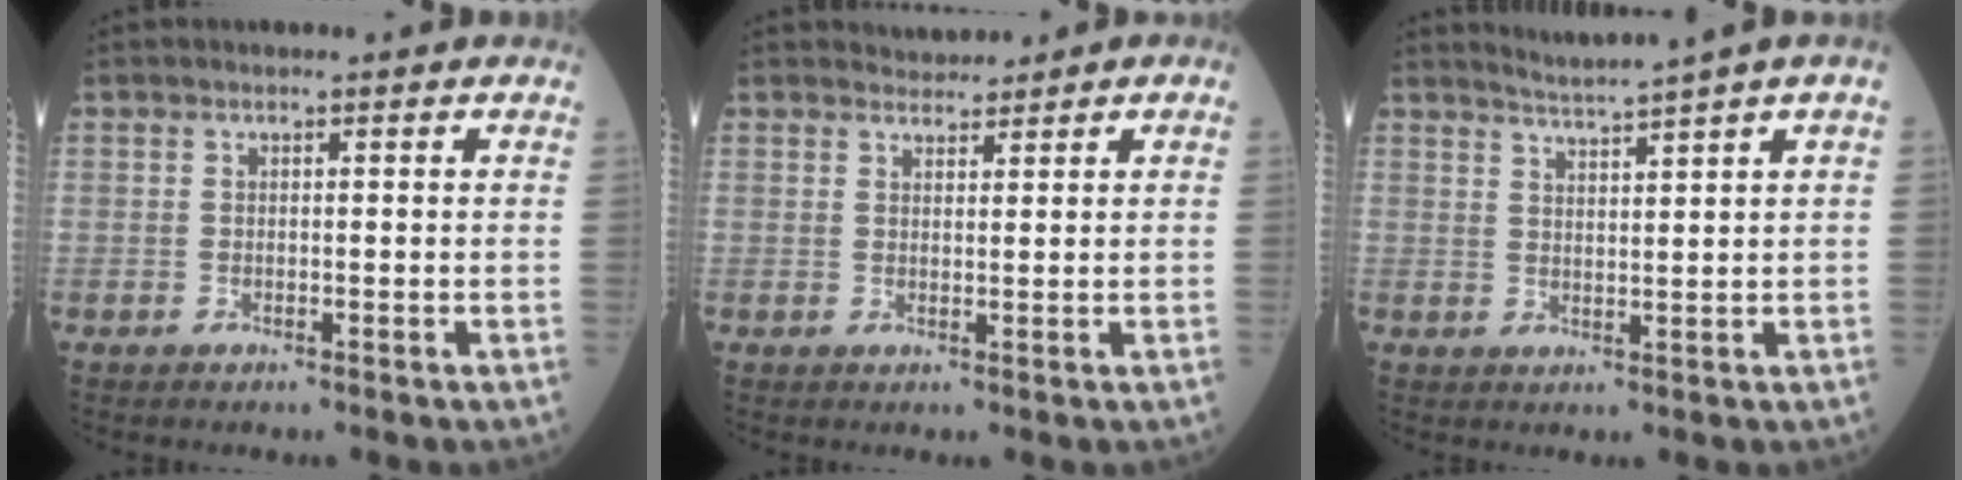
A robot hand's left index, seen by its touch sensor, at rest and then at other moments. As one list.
[{"total": 1.8, "force": [1.7, 0.6, -0.1], "torque": [0.001, 0.007, 0.028]}, {"total": 3.6, "force": [3.0, -1.6, 1.1], "torque": [-0.023, -0.007, 0.061]}]